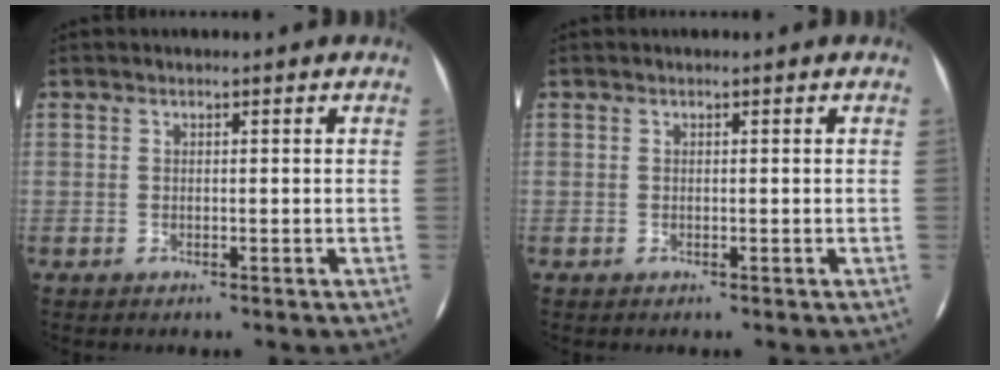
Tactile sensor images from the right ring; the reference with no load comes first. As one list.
[{"total": 0.0}]